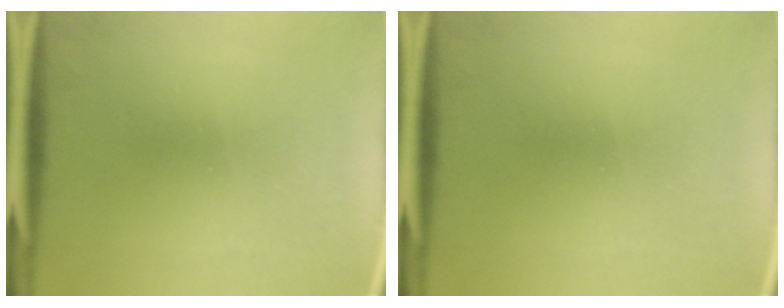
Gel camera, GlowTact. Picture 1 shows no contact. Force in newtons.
{"total": 0.0}